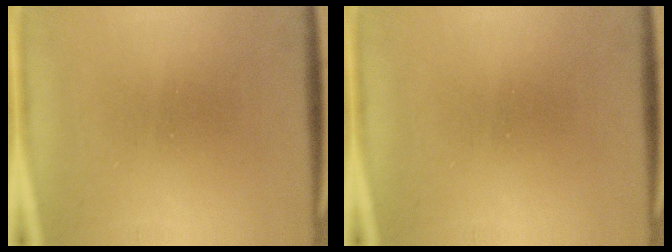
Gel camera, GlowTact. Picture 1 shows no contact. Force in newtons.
{"total": 0.0}